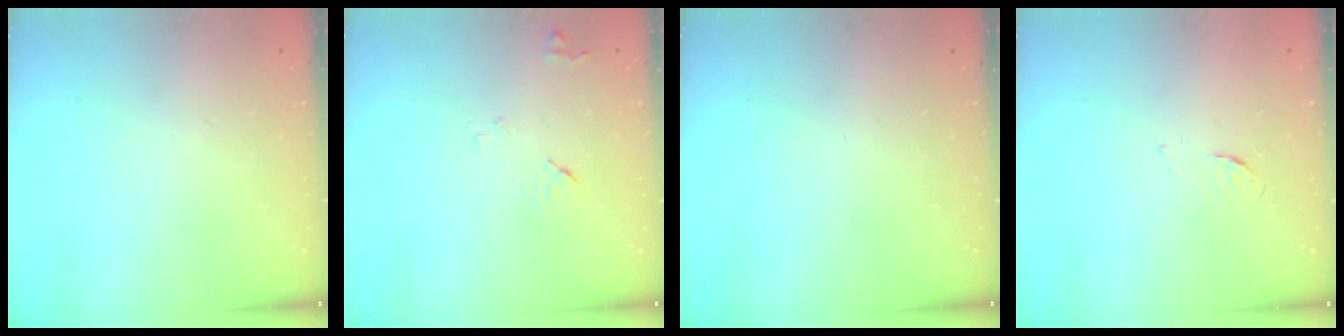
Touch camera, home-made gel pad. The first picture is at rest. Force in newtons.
{"total": 8.0, "press": 7.9, "slide": 0.8}
{"total": 0.0}
{"total": 3.7, "press": 3.6, "slide": 0.5}